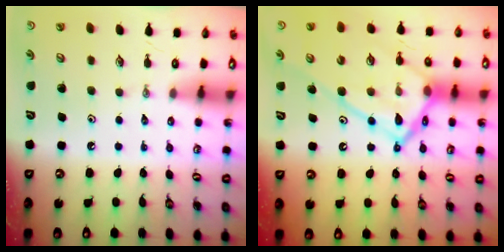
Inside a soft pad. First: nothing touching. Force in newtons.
{"total": 21.4, "press": 21.3, "slide": 1.8}